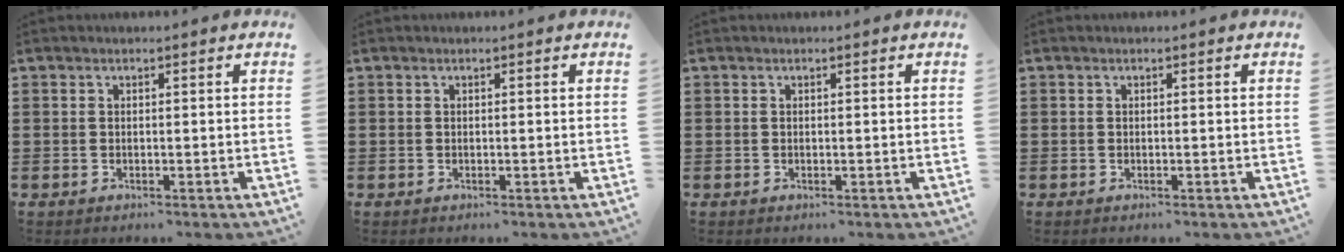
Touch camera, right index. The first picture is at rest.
{"total": 0.0}
{"total": 0.0}
{"total": 0.0}